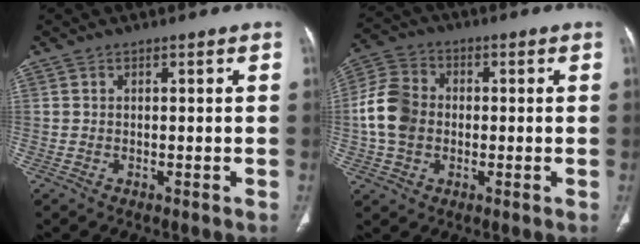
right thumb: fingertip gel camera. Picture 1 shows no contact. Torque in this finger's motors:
{"motor_torque": [0.73, 0.72, 0.11, -0.11, 0.10]}